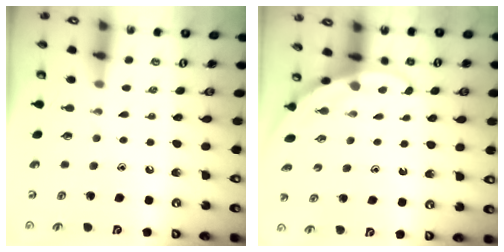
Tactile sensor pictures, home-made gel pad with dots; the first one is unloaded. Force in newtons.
{"total": 3.3, "press": 3.3, "slide": 0.1}